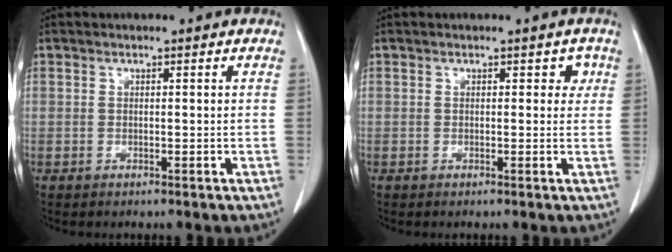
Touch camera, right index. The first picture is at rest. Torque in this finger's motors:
{"motor_torque": [0.04, 0.04, 0.00, 0.00]}